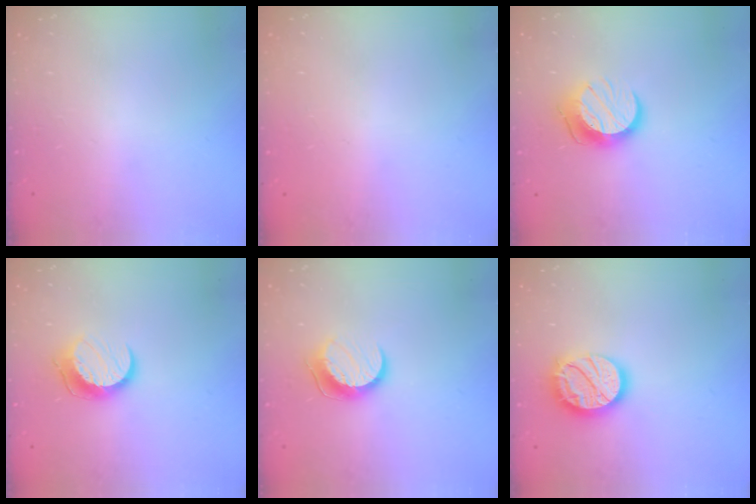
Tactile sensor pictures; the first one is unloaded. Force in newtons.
{"total": 0.6, "press": 0.6, "slide": 0.0}
{"total": 10.9, "press": 10.9, "slide": 0.1}
{"total": 10.4, "press": 10.4, "slide": 0.2}
{"total": 9.9, "press": 9.9, "slide": 0.9}
{"total": 17.5, "press": 17.5, "slide": 1.2}